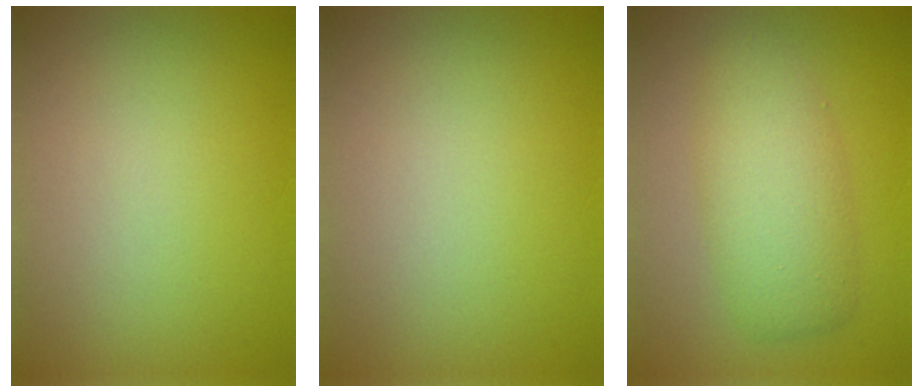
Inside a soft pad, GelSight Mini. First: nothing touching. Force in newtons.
{"total": 0.0}
{"total": 3.7, "press": 3.7, "slide": 0.2}